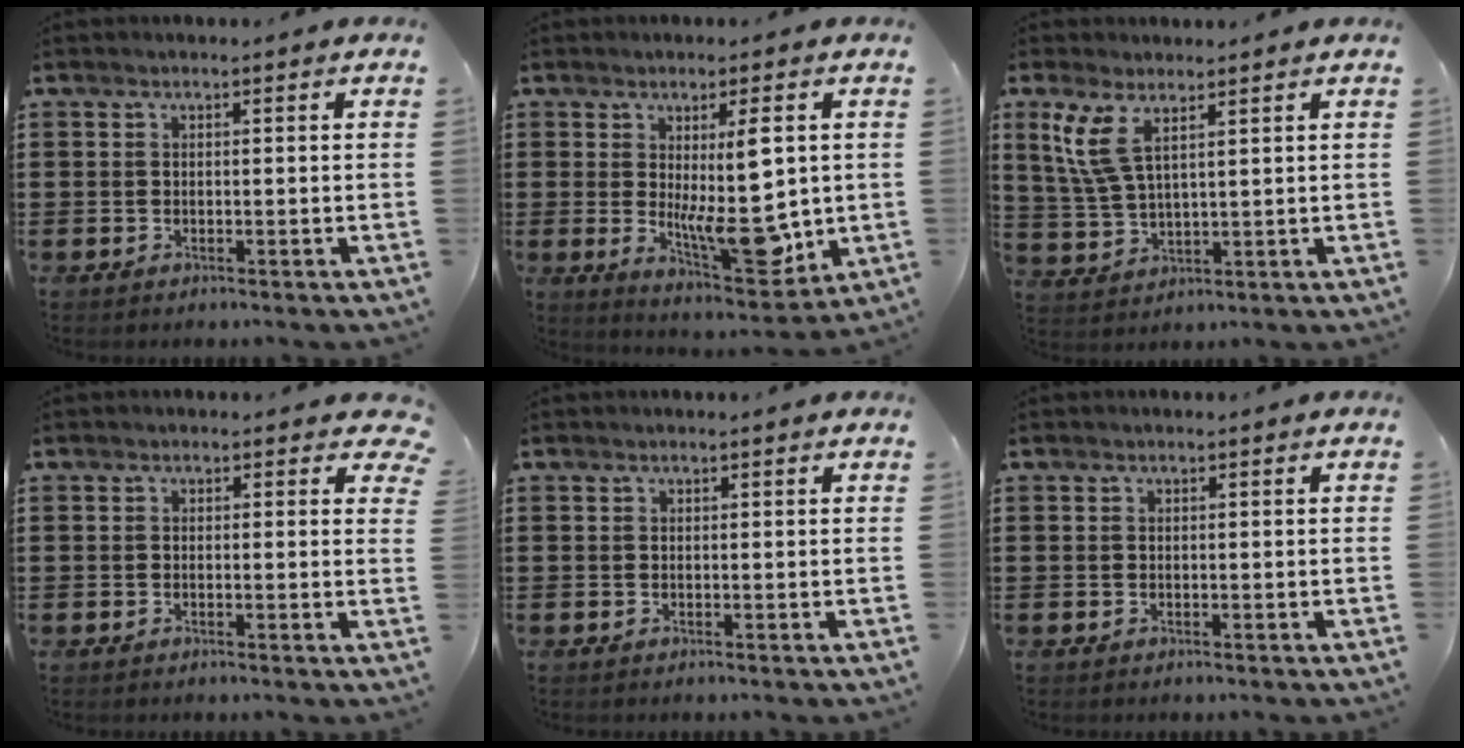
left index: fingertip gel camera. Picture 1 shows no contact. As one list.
[{"total": 11.0, "force": [0.0, 4.1, 10.2], "torque": [-0.164, -0.019, -0.002]}, {"total": 6.4, "force": [3.8, 2.1, 4.8], "torque": [-0.114, -0.002, 0.065]}, {"total": 0.8, "force": [0.2, 0.6, 0.5], "torque": [-0.005, 0.002, 0.001]}, {"total": 0.0}, {"total": 0.0}]